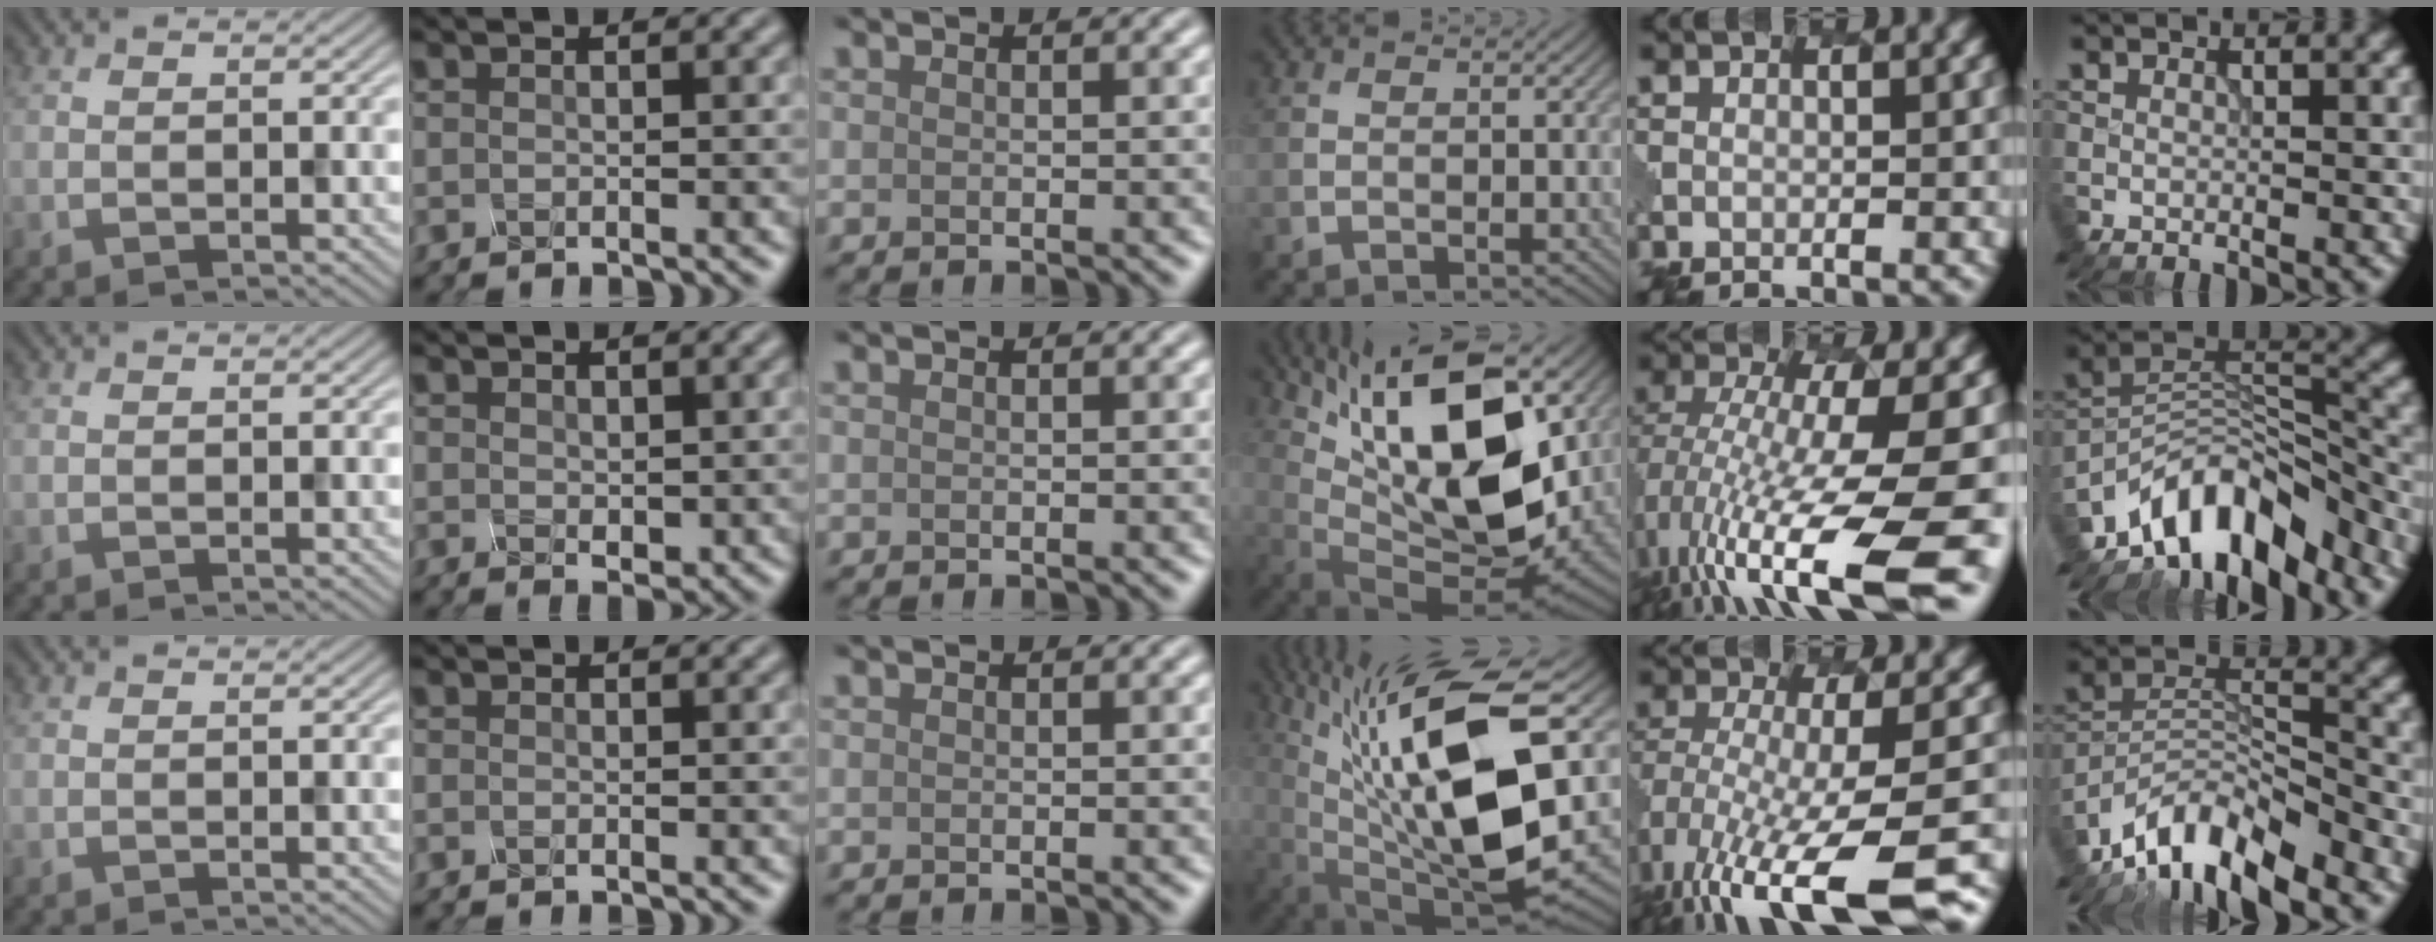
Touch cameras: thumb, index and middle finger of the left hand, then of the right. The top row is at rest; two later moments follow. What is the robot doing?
{"motion": "twist", "object": "rubiks cube"}